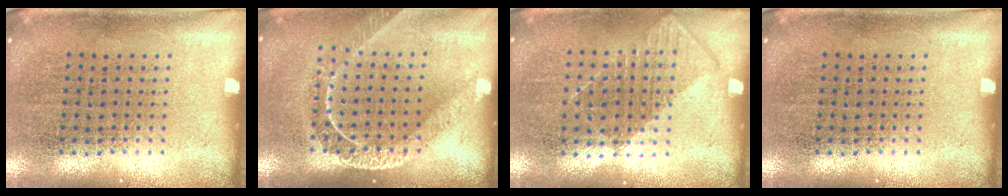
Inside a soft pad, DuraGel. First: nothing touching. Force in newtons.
{"total": 1.8, "press": 1.4, "slide": 1.0}
{"total": 0.8, "press": 0.7, "slide": 0.4}
{"total": 0.0}